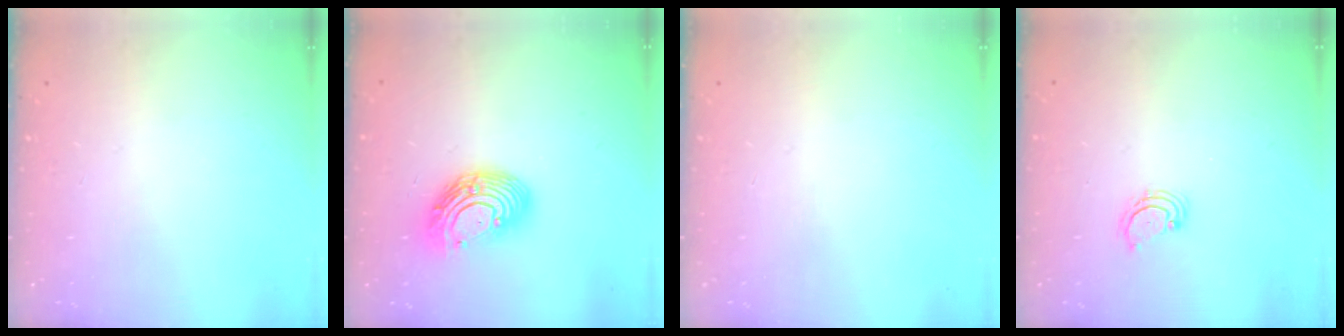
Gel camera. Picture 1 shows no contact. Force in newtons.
{"total": 13.2, "press": 13.2, "slide": 0.8}
{"total": 0.0}
{"total": 3.1, "press": 3.1, "slide": 0.5}